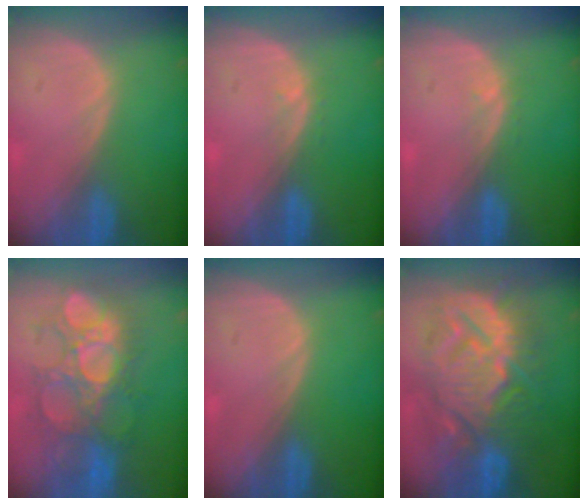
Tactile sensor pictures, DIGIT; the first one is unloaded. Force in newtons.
{"total": 0.7, "press": 0.7, "slide": 0.2}
{"total": 0.7, "press": 0.7, "slide": 0.2}
{"total": 9.9, "press": 9.9, "slide": 1.0}
{"total": 0.0}
{"total": 14.0, "press": 13.9, "slide": 1.4}